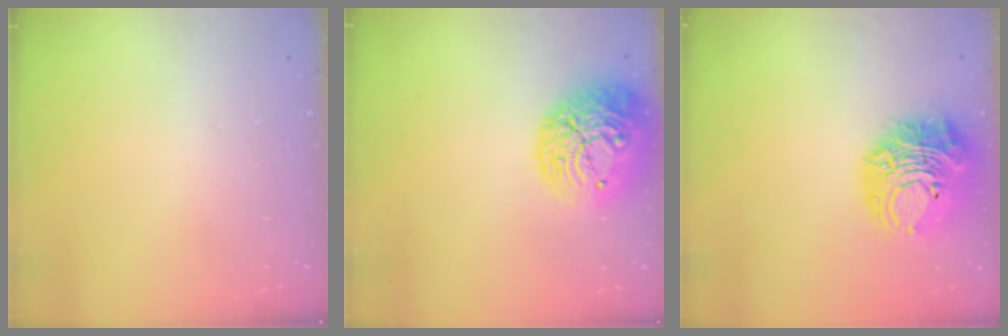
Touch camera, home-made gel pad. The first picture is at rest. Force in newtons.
{"total": 23.2, "press": 23.2, "slide": 1.6}
{"total": 14.5, "press": 14.4, "slide": 1.9}